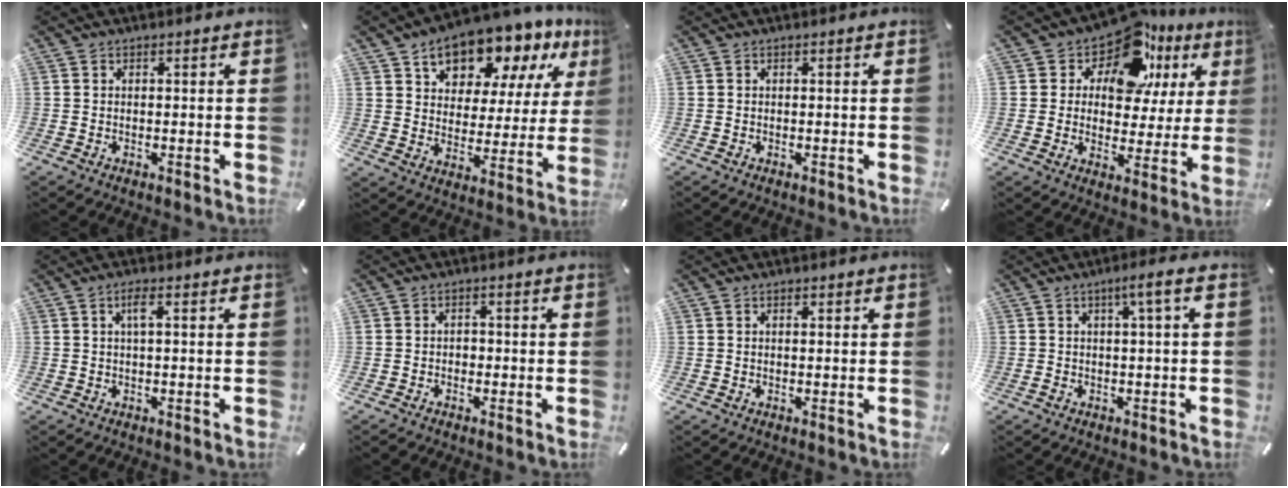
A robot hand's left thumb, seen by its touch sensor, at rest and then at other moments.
{"total": 13.6, "force": [10.6, 7.3, 4.4], "torque": [-0.081, -0.079, 0.188]}
{"total": 0.0}
{"total": 15.0, "force": [10.0, 8.4, 7.3], "torque": [-0.119, -0.069, 0.177]}
{"total": 2.8, "force": [0.7, 0.4, 2.7], "torque": [-0.053, 0.004, 0.009]}
{"total": 1.3, "force": [-0.6, 1.0, 0.5], "torque": [-0.012, 0.007, -0.016]}
{"total": 0.7, "force": [0.2, 0.3, 0.5], "torque": [-0.009, 0.002, 0.004]}
{"total": 4.8, "force": [0.4, 0.6, 4.8], "torque": [-0.080, 0.002, 0.002]}